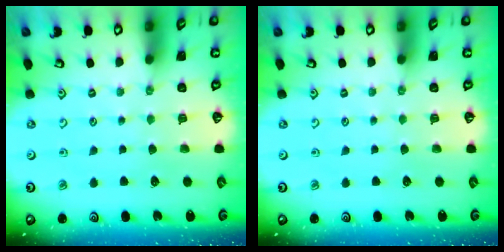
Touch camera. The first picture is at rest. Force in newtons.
{"total": 0.0}